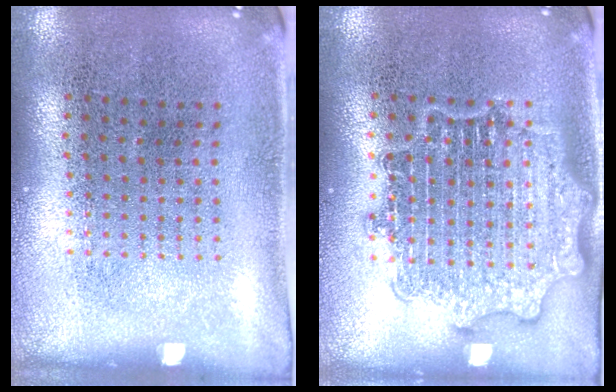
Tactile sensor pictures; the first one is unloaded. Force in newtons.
{"total": 2.7, "press": 2.7, "slide": 0.4}